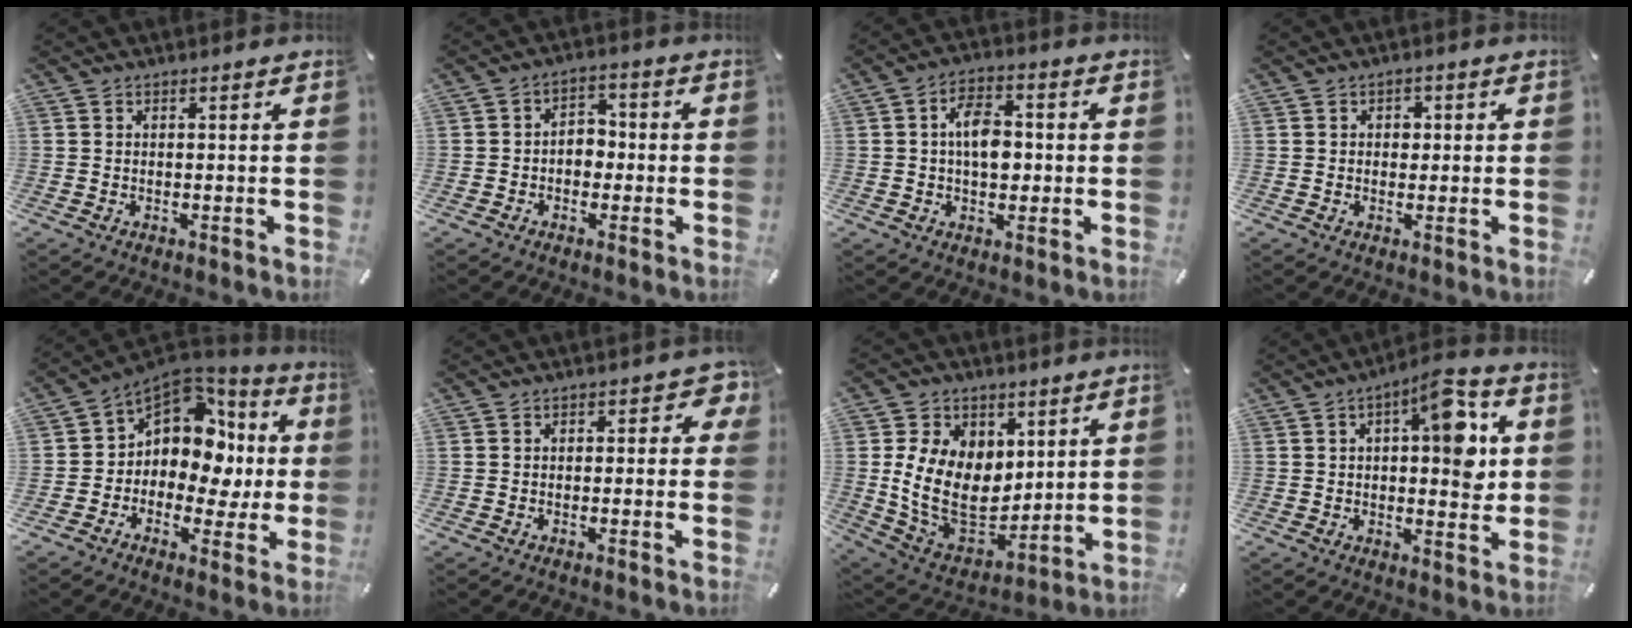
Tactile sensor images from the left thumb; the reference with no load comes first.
{"total": 4.2, "force": [-1.6, 3.4, 1.9], "torque": [-0.029, 0.013, -0.034]}
{"total": 8.0, "force": [0.1, 5.1, 6.1], "torque": [-0.087, 0.008, 0.001]}
{"total": 2.2, "force": [0.1, 1.9, 1.1], "torque": [0.000, -0.002, -0.007]}
{"total": 11.2, "force": [2.0, 8.8, 6.6], "torque": [-0.109, -0.030, 0.034]}
{"total": 3.7, "force": [0.3, 2.3, 2.9], "torque": [-0.033, 0.003, -0.001]}
{"total": 17.3, "force": [2.4, 13.6, 10.5], "torque": [-0.213, -0.035, 0.050]}
{"total": 12.4, "force": [3.6, 5.5, 10.6], "torque": [-0.130, -0.017, 0.055]}